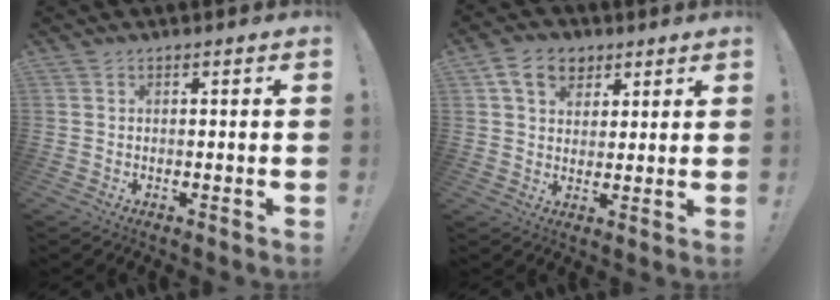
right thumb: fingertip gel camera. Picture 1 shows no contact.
{"total": 9.4, "force": [4.6, 7.1, 4.3], "torque": [-0.069, -0.010, 0.089]}